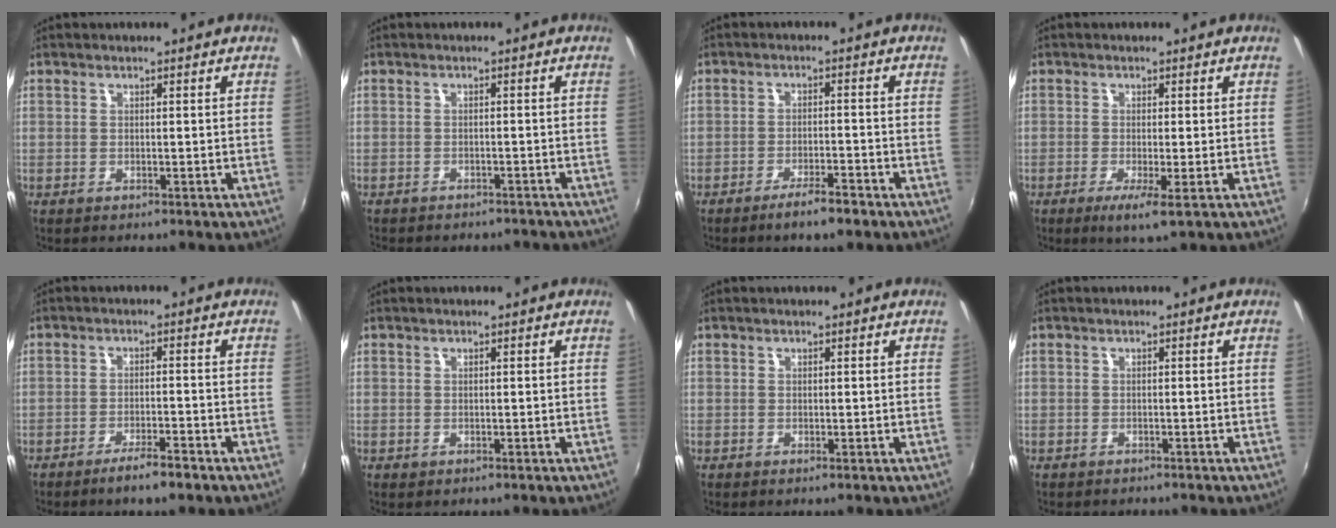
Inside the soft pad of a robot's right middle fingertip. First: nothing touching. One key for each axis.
{"total": 6.7, "fx": -6.0, "fy": 1.9, "fz": 2.2, "tx": -0.052, "ty": -0.011, "tz": -0.077}
{"total": 4.6, "fx": -3.5, "fy": 0.5, "fz": 2.9, "tx": -0.066, "ty": -0.001, "tz": -0.056}
{"total": 3.5, "fx": -1.4, "fy": -0.2, "fz": 3.2, "tx": -0.069, "ty": -0.012, "tz": -0.026}
{"total": 4.3, "fx": -3.3, "fy": 0.4, "fz": 2.8, "tx": -0.064, "ty": -0.001, "tz": -0.054}
{"total": 0.0}
{"total": 0.0}
{"total": 1.0, "fx": -0.9, "fy": 0.4, "fz": 0.0, "tx": -0.006, "ty": 0.001, "tz": -0.014}